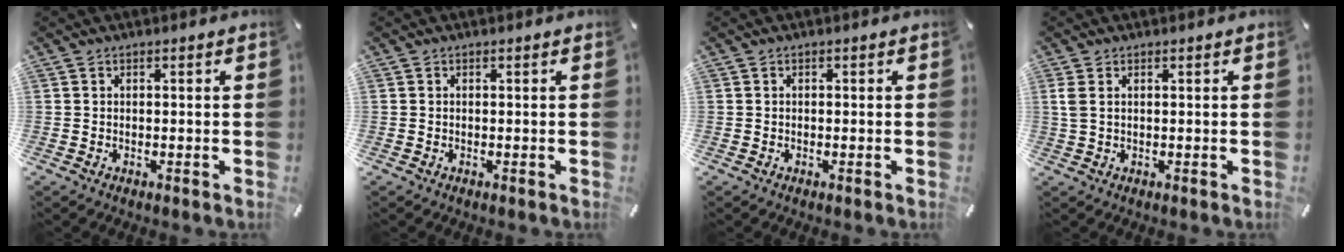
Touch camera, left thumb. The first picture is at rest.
{"total": 0.0}
{"total": 0.0}
{"total": 2.1, "force": [0.7, 0.6, 1.8], "torque": [-0.048, -0.002, 0.011]}